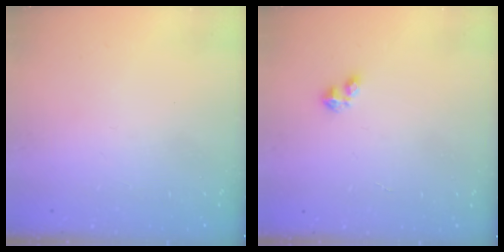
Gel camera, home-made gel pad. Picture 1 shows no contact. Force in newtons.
{"total": 2.4, "press": 2.4, "slide": 0.5}